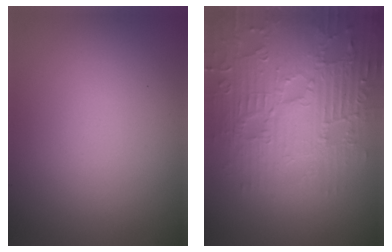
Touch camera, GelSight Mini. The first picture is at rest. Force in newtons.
{"total": 7.9, "press": 6.1, "slide": 5.1}